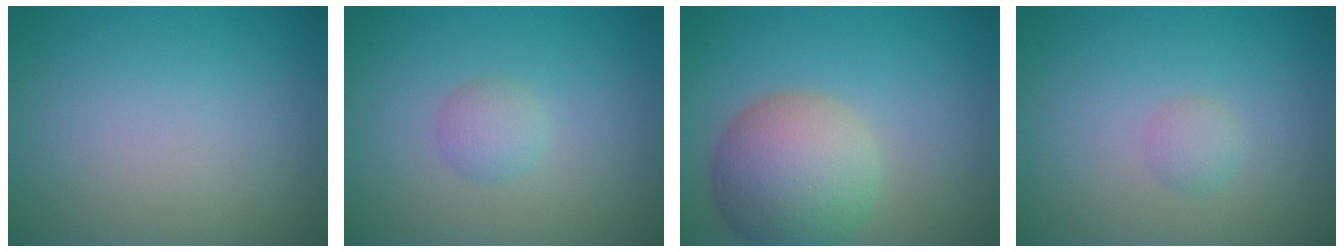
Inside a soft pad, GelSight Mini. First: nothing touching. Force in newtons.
{"total": 1.5, "press": 1.5, "slide": 0.1}
{"total": 7.2, "press": 7.2, "slide": 0.4}
{"total": 1.2, "press": 1.2, "slide": 0.0}